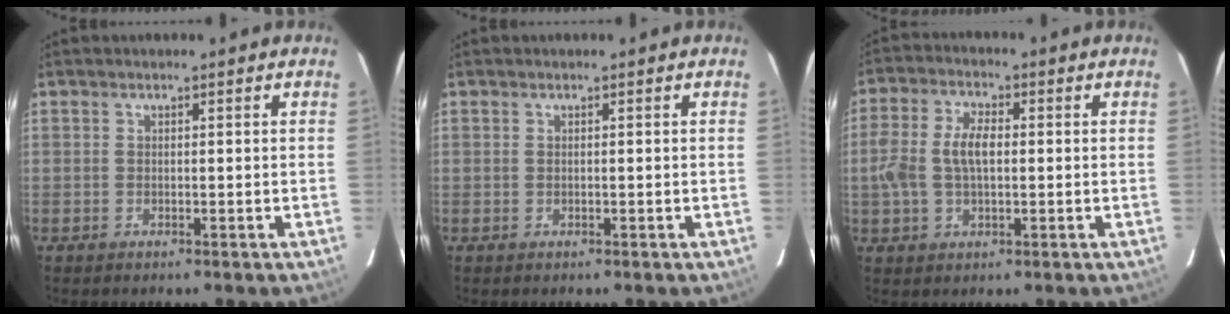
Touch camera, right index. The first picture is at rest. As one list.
[{"total": 0.0}, {"total": 7.8, "force": [-0.1, 4.1, 6.6], "torque": [-0.137, 0.012, 0.000]}]